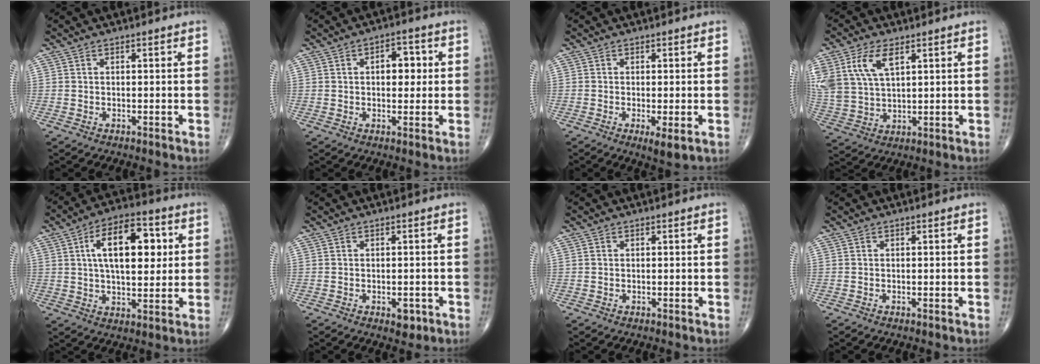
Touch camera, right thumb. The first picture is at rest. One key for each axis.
{"total": 5.8, "fx": 0.9, "fy": 3.5, "fz": 4.6, "tx": -0.039, "ty": 0.007, "tz": 0.009}
{"total": 3.5, "fx": -1.1, "fy": 0.8, "fz": 3.2, "tx": -0.059, "ty": -0.012, "tz": -0.018}
{"total": 11.3, "fx": 5.0, "fy": 6.1, "fz": 8.2, "tx": -0.174, "ty": -0.008, "tz": 0.108}
{"total": 15.2, "fx": 3.6, "fy": 7.6, "fz": 12.7, "tx": -0.178, "ty": 0.006, "tz": 0.055}
{"total": 2.5, "fx": -1.0, "fy": 1.4, "fz": 1.8, "tx": -0.011, "ty": 0.004, "tz": -0.008}
{"total": 0.0}
{"total": 0.0}